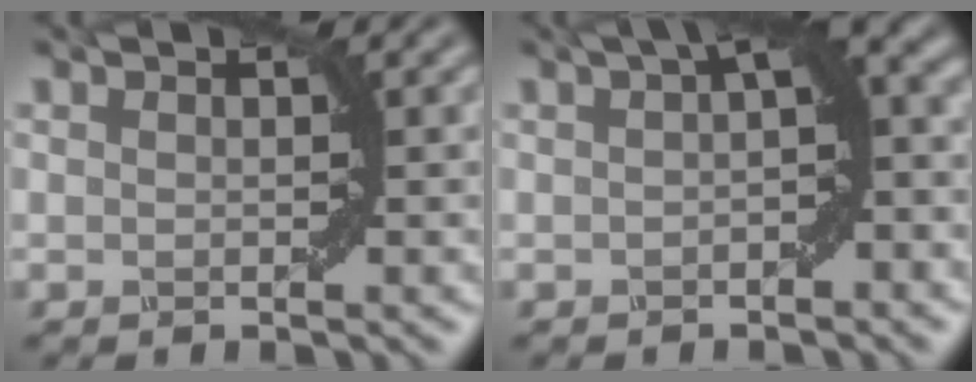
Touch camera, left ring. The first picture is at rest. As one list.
[{"total": 4.8, "force": [0.7, 1.3, 4.6], "torque": [-0.051, 0.023, 0.008]}]